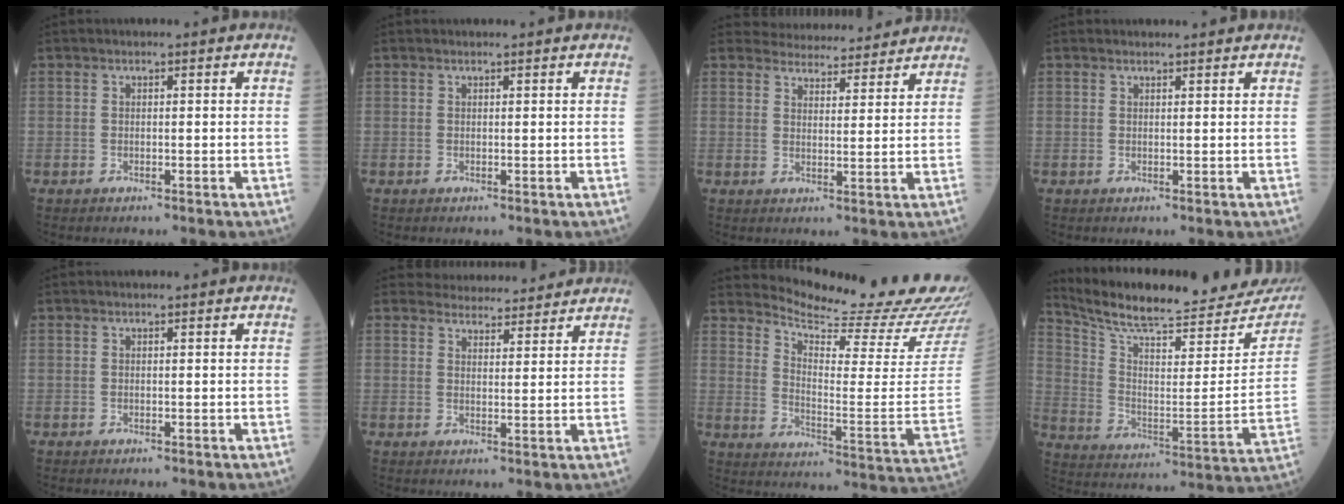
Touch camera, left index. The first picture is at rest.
{"total": 1.0, "force": [1.0, 0.0, 0.2], "torque": [-0.010, 0.004, 0.014]}
{"total": 10.7, "force": [10.4, 2.1, 1.2], "torque": [-0.006, 0.012, 0.129]}
{"total": 2.3, "force": [2.3, 0.3, 0.2], "torque": [-0.012, 0.009, 0.029]}
{"total": 0.0}
{"total": 8.9, "force": [8.7, 1.9, 0.8], "torque": [0.000, 0.011, 0.104]}
{"total": 21.3, "force": [20.5, -0.5, 5.9], "torque": [-0.110, -0.126, 0.264]}
{"total": 26.0, "force": [24.2, 3.4, 8.8], "torque": [-0.154, -0.082, 0.332]}